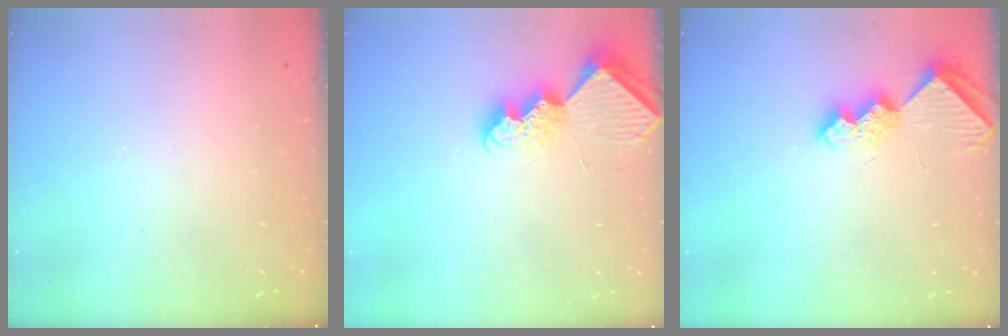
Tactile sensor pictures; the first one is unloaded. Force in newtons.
{"total": 7.7, "press": 7.7, "slide": 0.5}
{"total": 8.4, "press": 8.4, "slide": 0.4}